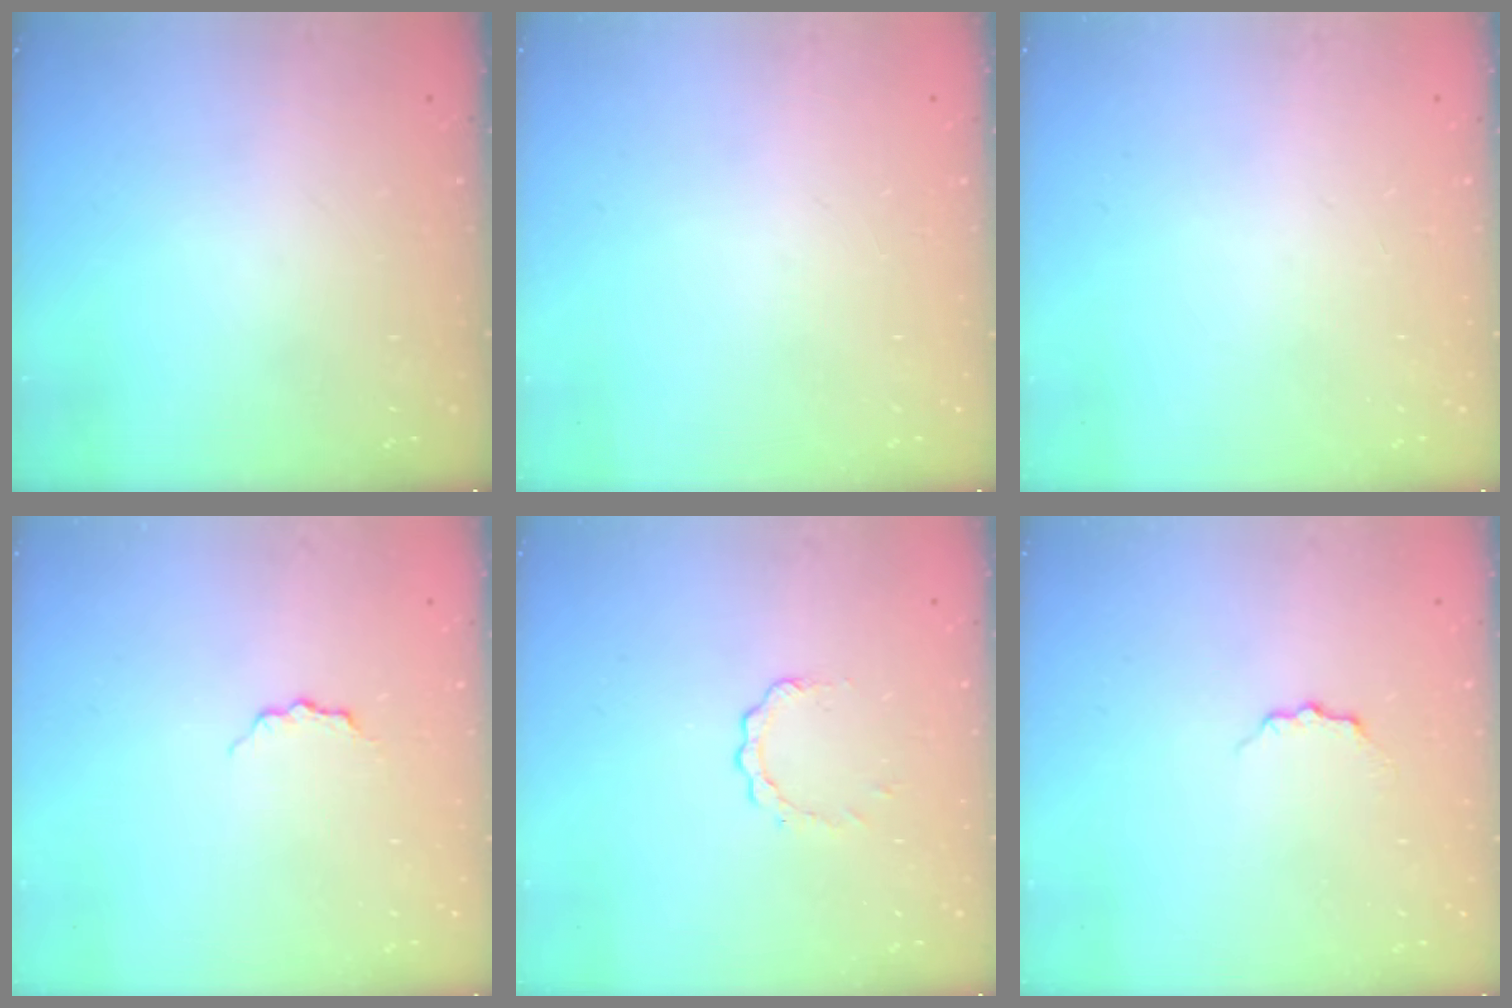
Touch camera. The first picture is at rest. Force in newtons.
{"total": 0.0}
{"total": 0.0}
{"total": 4.0, "press": 3.9, "slide": 0.5}
{"total": 2.8, "press": 2.8, "slide": 0.3}
{"total": 3.9, "press": 3.9, "slide": 0.5}